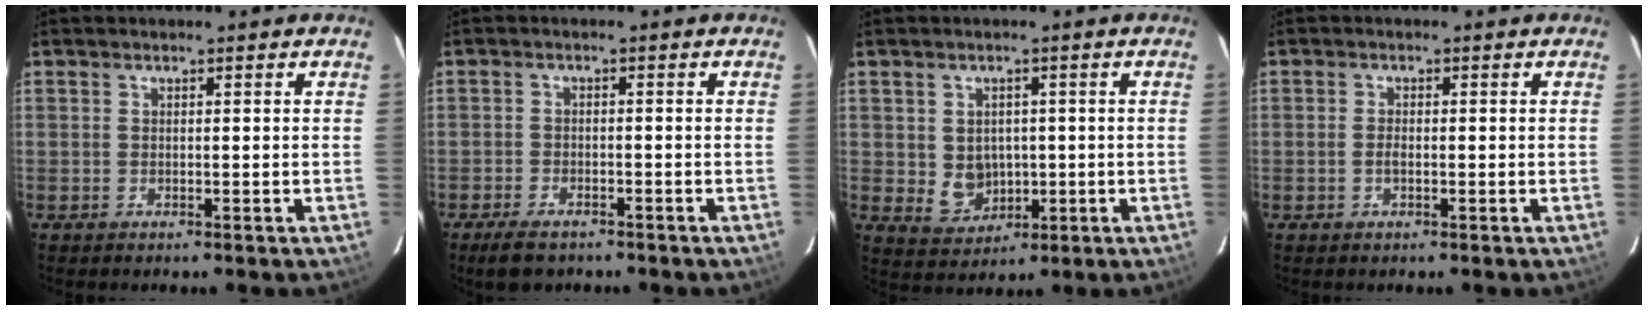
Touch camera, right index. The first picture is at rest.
{"total": 5.5, "force": [-4.2, 2.5, 2.5], "torque": [-0.065, -0.005, -0.069]}
{"total": 5.7, "force": [-0.3, 5.2, 2.4], "torque": [-0.052, 0.004, 0.015]}
{"total": 1.5, "force": [-0.5, 0.7, 1.3], "torque": [-0.027, 0.002, -0.010]}